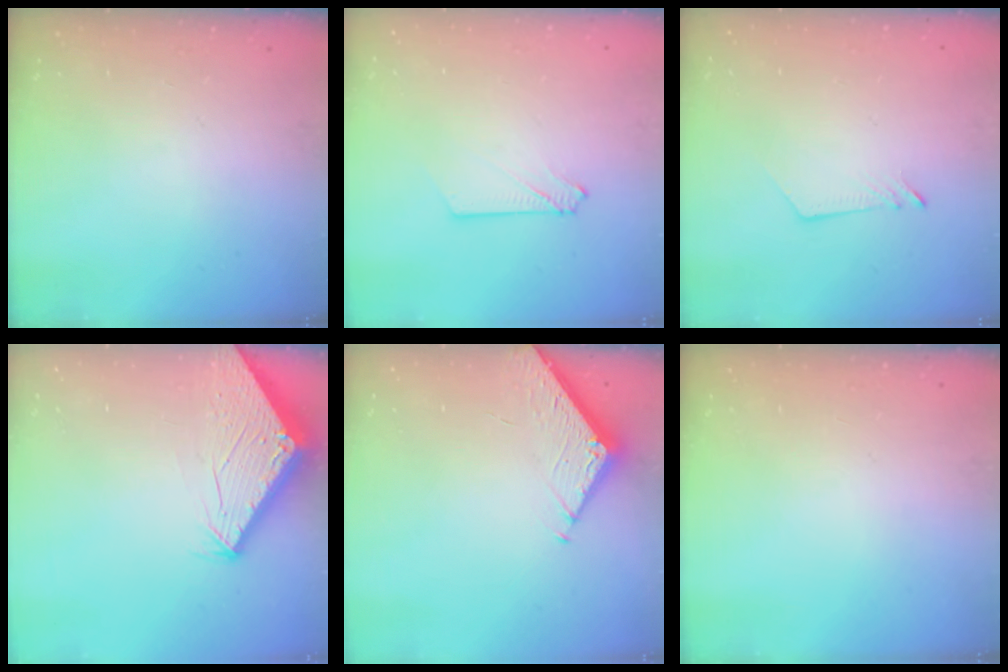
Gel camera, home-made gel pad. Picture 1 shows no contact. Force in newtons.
{"total": 2.6, "press": 2.6, "slide": 0.3}
{"total": 2.6, "press": 2.6, "slide": 0.3}
{"total": 2.8, "press": 2.8, "slide": 0.1}
{"total": 4.6, "press": 4.6, "slide": 0.5}
{"total": 0.0}